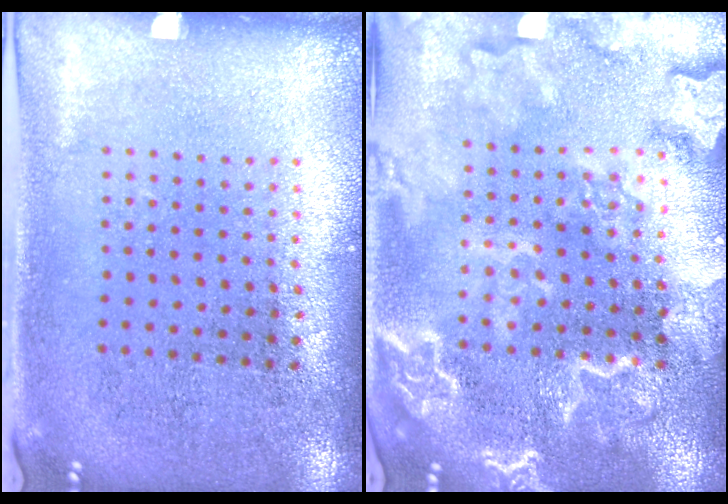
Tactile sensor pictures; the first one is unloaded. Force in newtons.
{"total": 4.3, "press": 4.3, "slide": 0.6}